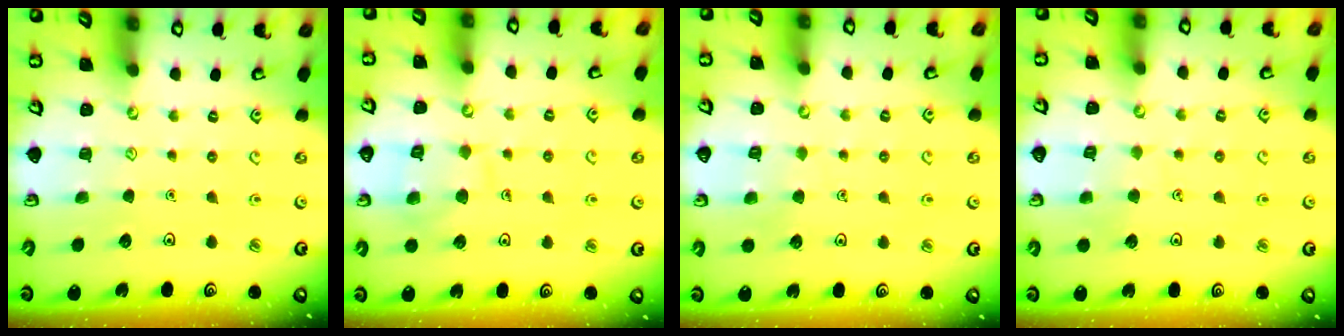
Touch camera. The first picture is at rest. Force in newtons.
{"total": 8.5, "press": 8.5, "slide": 0.8}
{"total": 4.4, "press": 4.3, "slide": 0.4}
{"total": 4.7, "press": 4.6, "slide": 0.4}